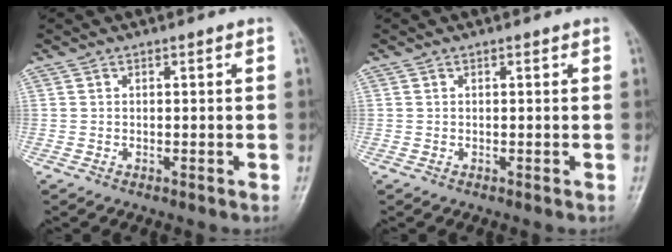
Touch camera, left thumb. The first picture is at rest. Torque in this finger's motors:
{"motor_torque": [0.01, 0.01, -0.02, -0.02, 0.00]}